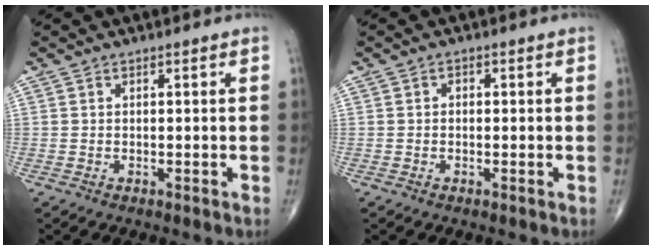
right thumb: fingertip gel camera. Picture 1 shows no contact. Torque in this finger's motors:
{"motor_torque": [-0.07, 0.07, -0.12, -0.12, 0.02]}